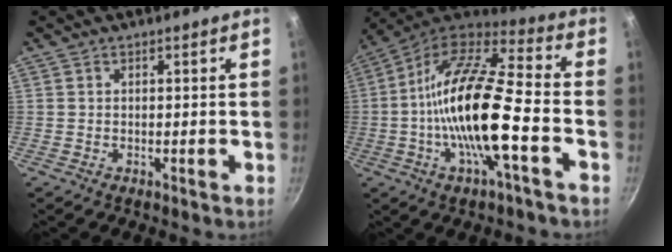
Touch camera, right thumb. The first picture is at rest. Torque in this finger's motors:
{"motor_torque": [0.92, 0.80, 2.65, -0.12, 0.92]}